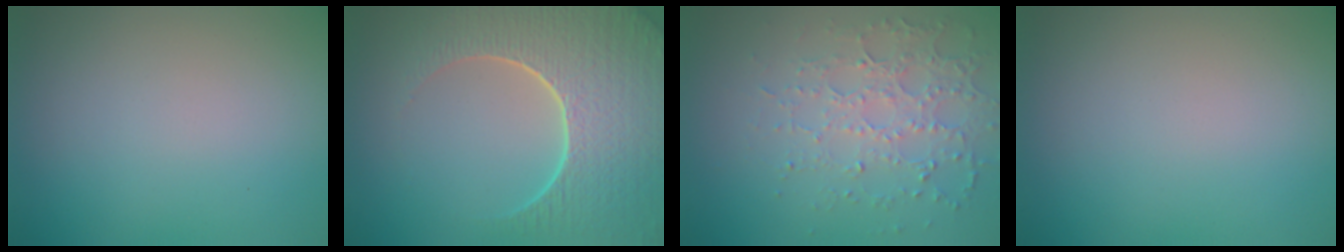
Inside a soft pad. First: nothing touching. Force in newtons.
{"total": 9.3, "press": 6.6, "slide": 6.6}
{"total": 3.5, "press": 3.3, "slide": 1.2}
{"total": 0.0}